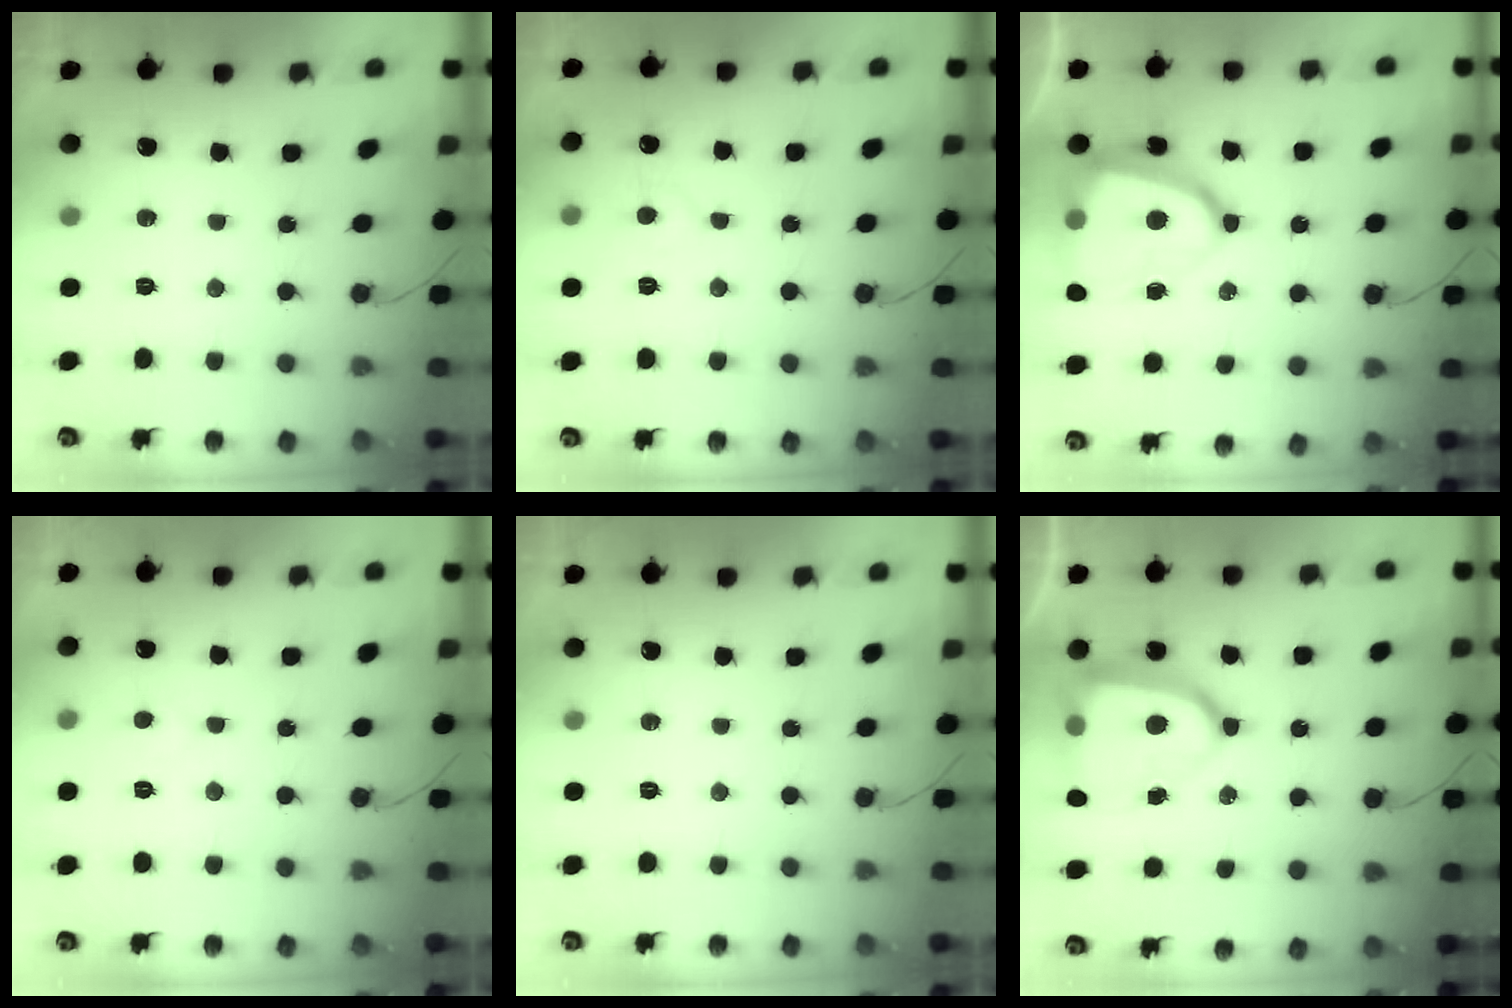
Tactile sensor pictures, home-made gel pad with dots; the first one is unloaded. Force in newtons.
{"total": 5.0, "press": 5.0, "slide": 0.4}
{"total": 16.6, "press": 16.5, "slide": 1.7}
{"total": 3.2, "press": 3.2, "slide": 0.3}
{"total": 0.0}
{"total": 17.9, "press": 17.8, "slide": 1.7}